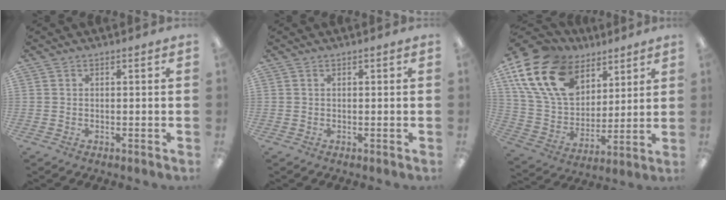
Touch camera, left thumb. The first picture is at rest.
{"total": 0.0}
{"total": 20.6, "force": [11.1, 13.2, 11.2], "torque": [-0.241, -0.035, 0.210]}